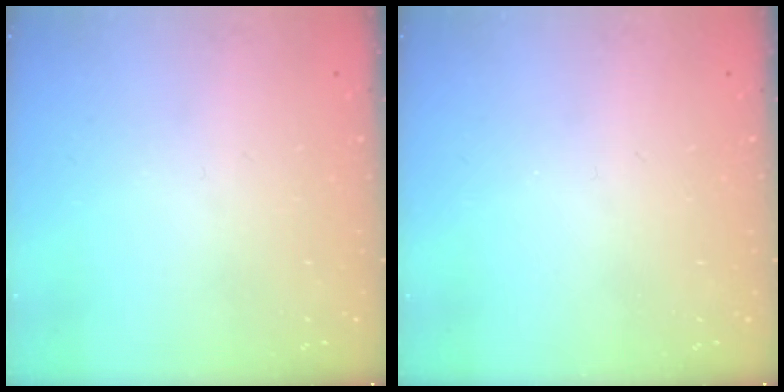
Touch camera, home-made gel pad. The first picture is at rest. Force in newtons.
{"total": 0.0}